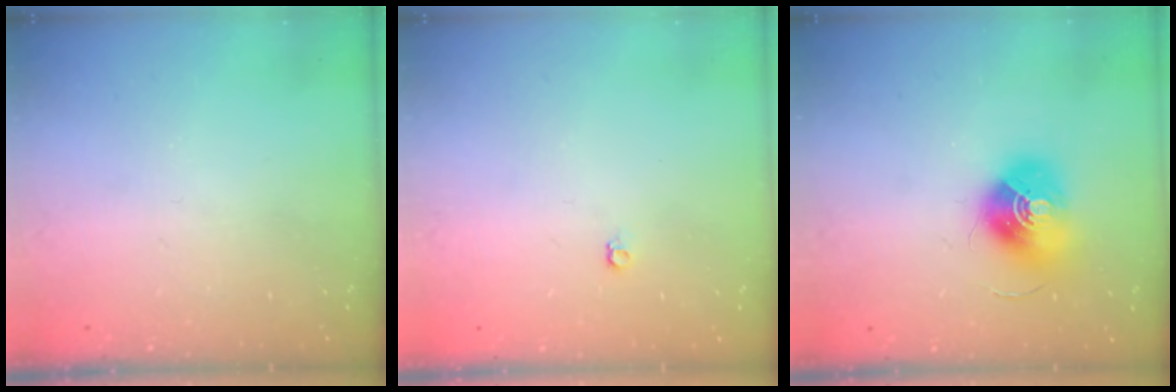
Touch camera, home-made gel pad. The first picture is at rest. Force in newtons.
{"total": 3.6, "press": 3.5, "slide": 0.6}
{"total": 13.5, "press": 13.5, "slide": 0.6}